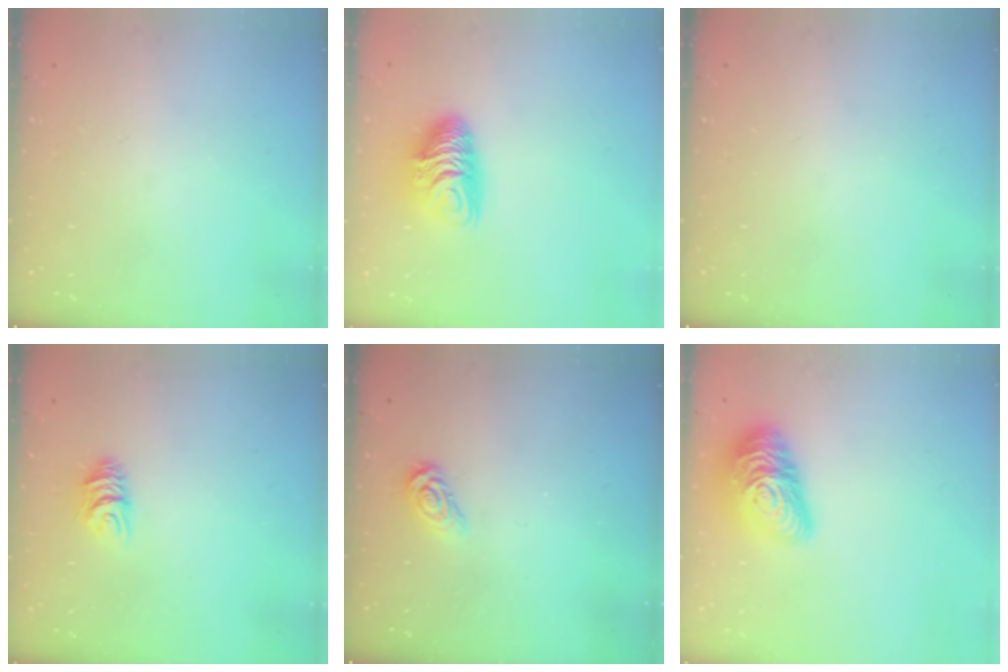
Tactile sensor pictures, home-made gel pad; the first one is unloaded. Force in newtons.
{"total": 10.3, "press": 10.3, "slide": 0.4}
{"total": 0.0}
{"total": 6.8, "press": 6.8, "slide": 0.2}
{"total": 5.1, "press": 5.1, "slide": 0.4}
{"total": 16.4, "press": 16.4, "slide": 0.9}